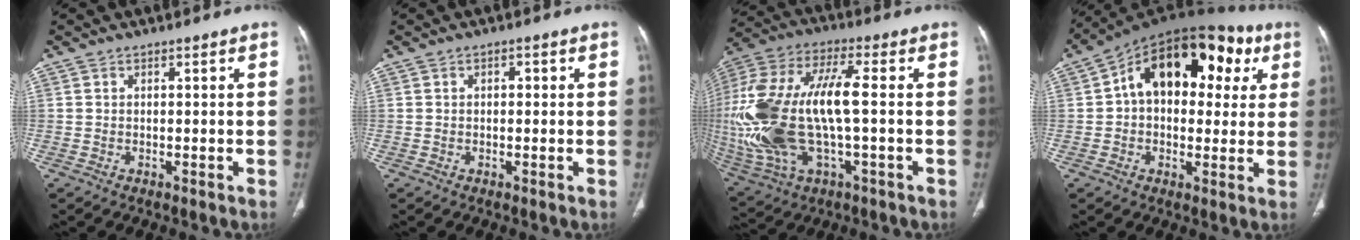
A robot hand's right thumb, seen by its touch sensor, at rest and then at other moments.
{"total": 1.3, "force": [0.3, 0.8, 1.0], "torque": [-0.017, 0.006, 0.005]}
{"total": 27.0, "force": [-1.8, 11.2, 24.5], "torque": [-0.585, 0.008, -0.022]}
{"total": 21.2, "force": [5.8, 13.2, 15.5], "torque": [-0.183, 0.035, 0.077]}